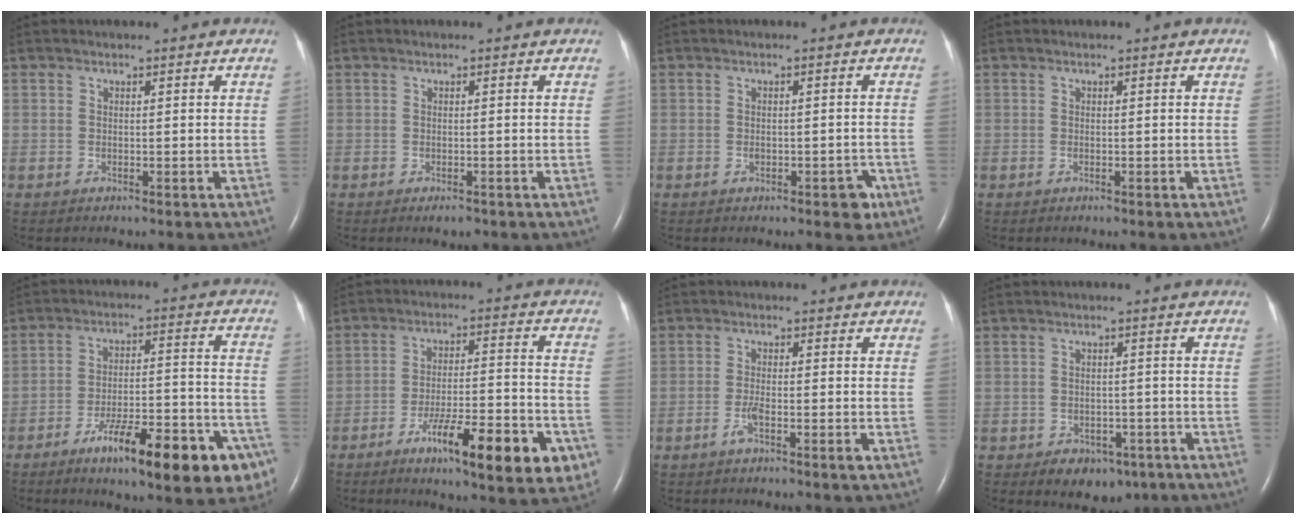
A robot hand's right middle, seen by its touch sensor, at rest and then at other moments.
{"total": 1.1, "force": [-0.7, 0.4, 0.7], "torque": [-0.011, -0.002, -0.006]}
{"total": 3.1, "force": [-1.6, 1.5, 2.2], "torque": [-0.022, 0.007, -0.017]}
{"total": 0.0}
{"total": 18.1, "force": [-10.4, 4.0, 14.2], "torque": [-0.148, 0.019, -0.145]}
{"total": 15.2, "force": [-7.5, 2.5, 13.0], "torque": [-0.171, -0.001, -0.103]}
{"total": 3.0, "force": [-1.6, 0.1, 2.5], "torque": [-0.053, -0.004, -0.033]}
{"total": 5.2, "force": [-3.1, 3.4, 2.3], "torque": [-0.031, 0.005, -0.033]}